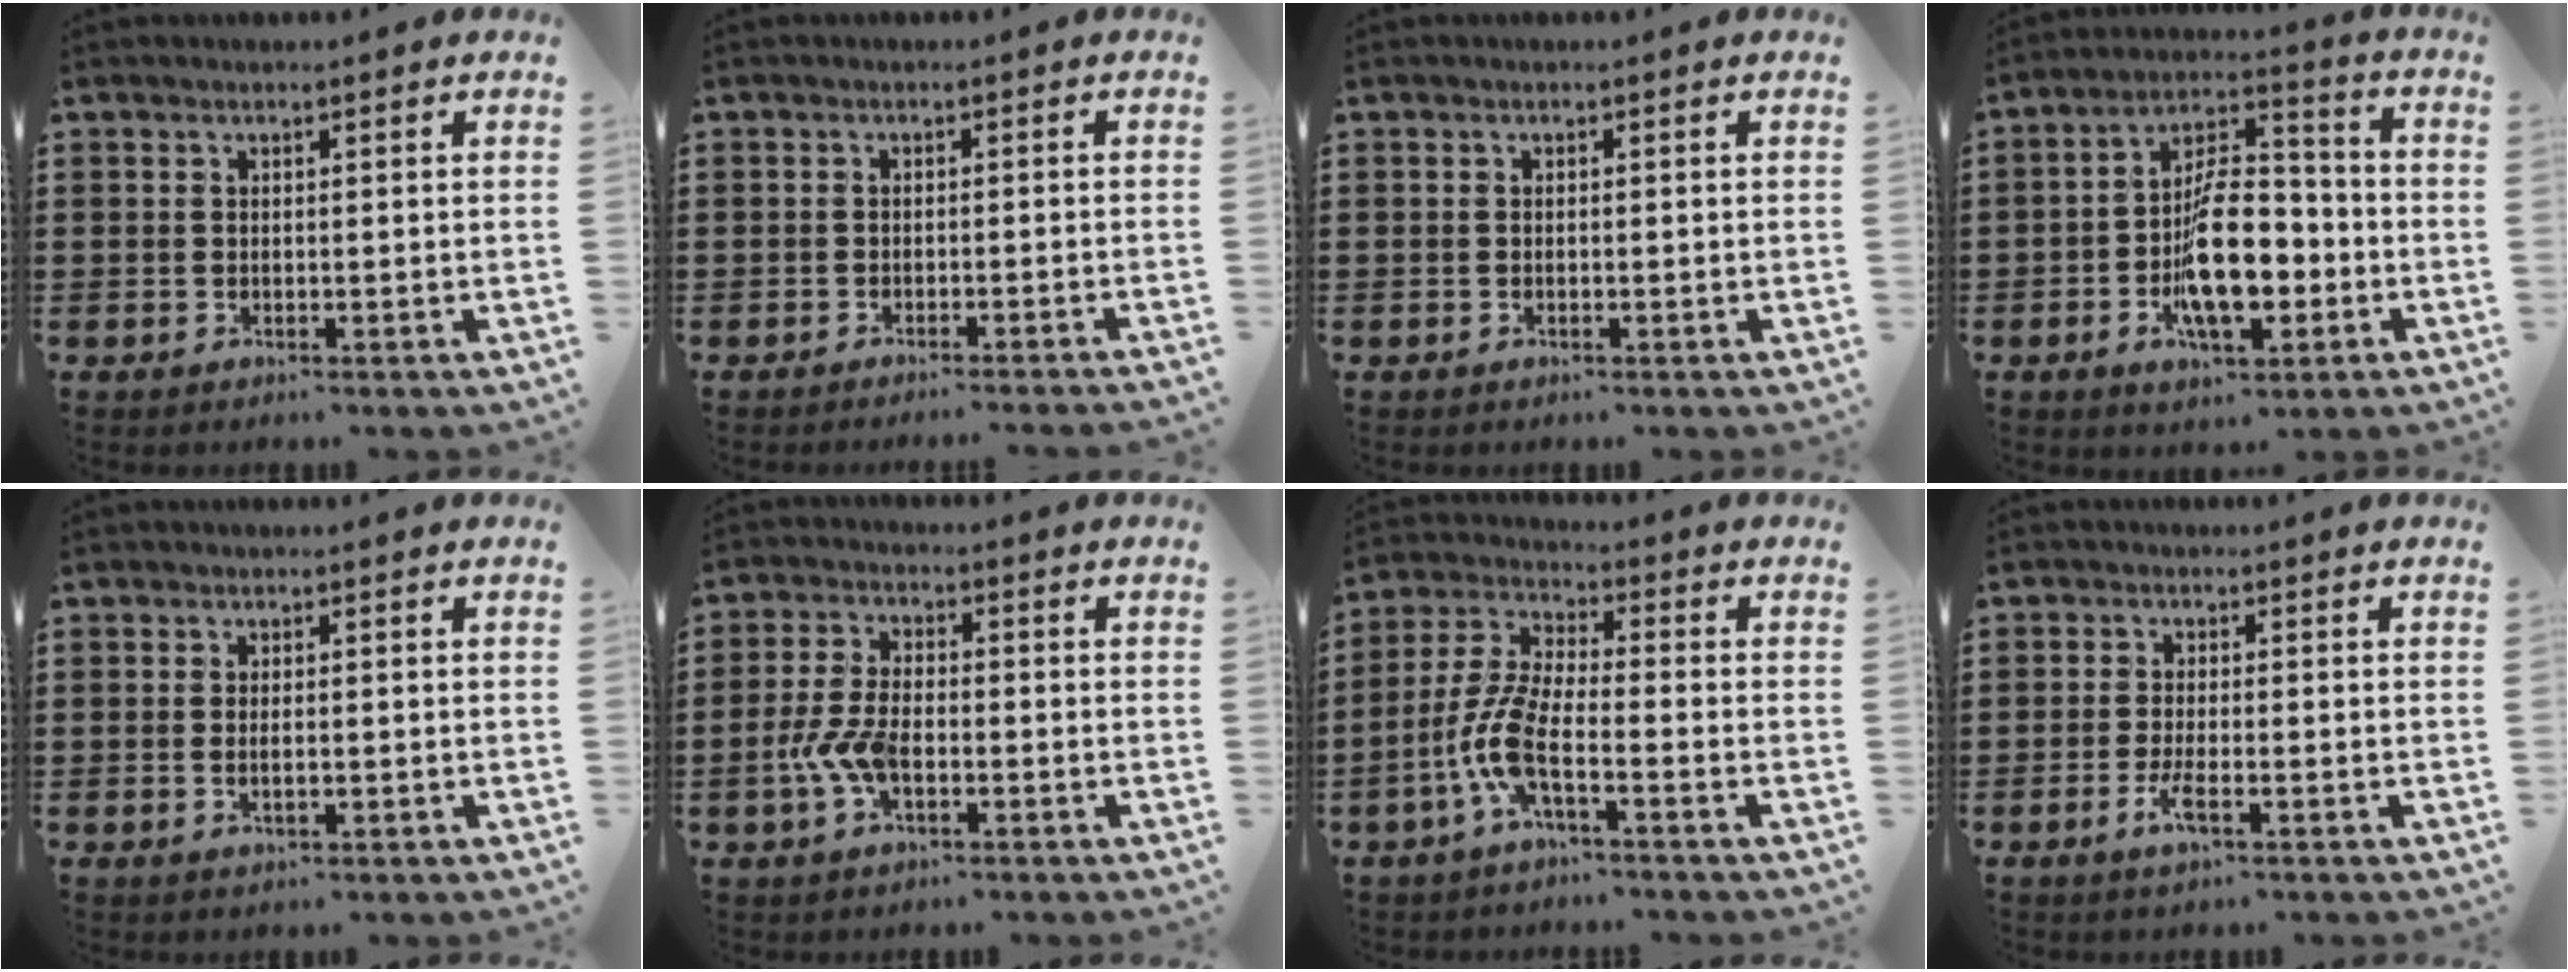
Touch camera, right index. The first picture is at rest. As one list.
[{"total": 1.7, "force": [-1.5, -0.6, 0.3], "torque": [-0.005, 0.001, -0.030]}, {"total": 0.0}, {"total": 12.6, "force": [-3.5, 6.0, 10.5], "torque": [-0.192, 0.001, -0.063]}, {"total": 1.6, "force": [-0.1, 0.6, 1.5], "torque": [-0.027, 0.003, -0.003]}, {"total": 6.1, "force": [-2.1, 2.9, 5.0], "torque": [-0.125, -0.006, -0.046]}, {"total": 8.0, "force": [-3.4, 2.0, 6.9], "torque": [-0.178, -0.016, -0.072]}, {"total": 3.2, "force": [-1.6, 0.6, 2.7], "torque": [-0.056, -0.005, -0.033]}]